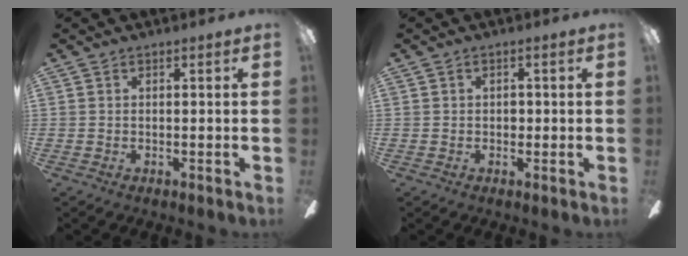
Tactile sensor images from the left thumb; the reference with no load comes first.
{"total": 1.7, "force": [0.0, 1.2, 1.2], "torque": [-0.023, 0.006, -0.001]}